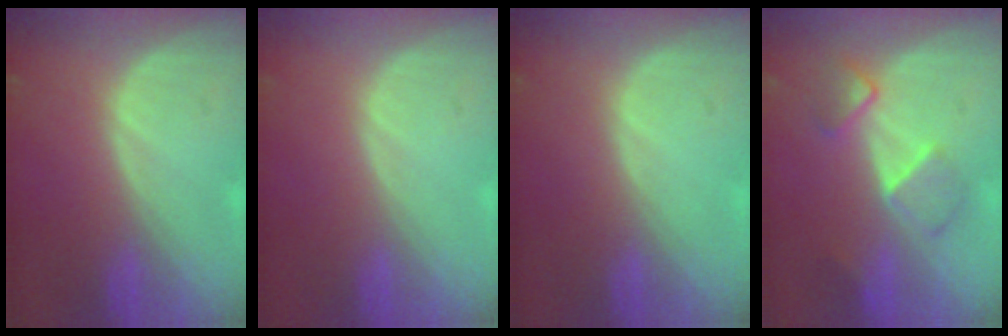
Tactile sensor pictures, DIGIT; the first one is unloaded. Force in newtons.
{"total": 0.0}
{"total": 0.0}
{"total": 5.5, "press": 5.4, "slide": 1.2}